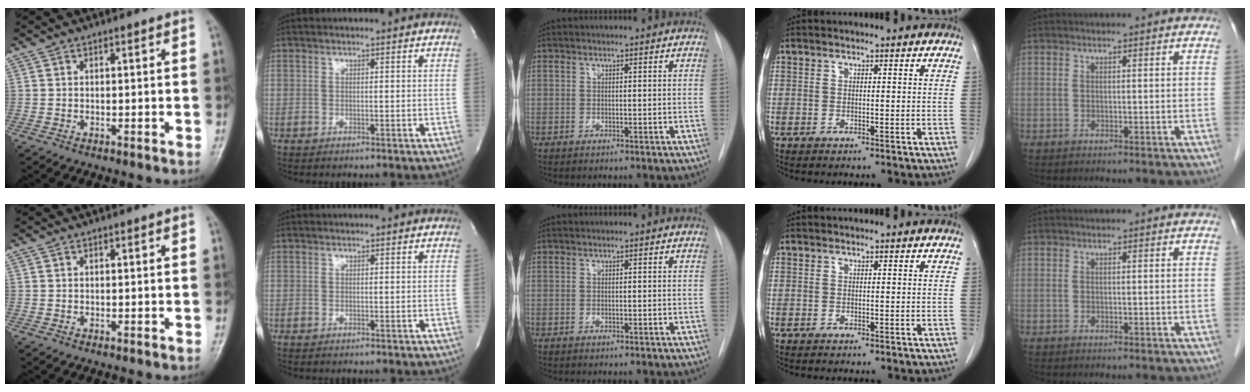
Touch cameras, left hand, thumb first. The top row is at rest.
{}